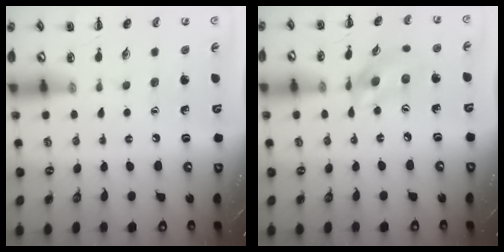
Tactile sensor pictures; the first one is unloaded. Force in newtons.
{"total": 10.0, "press": 9.8, "slide": 1.7}